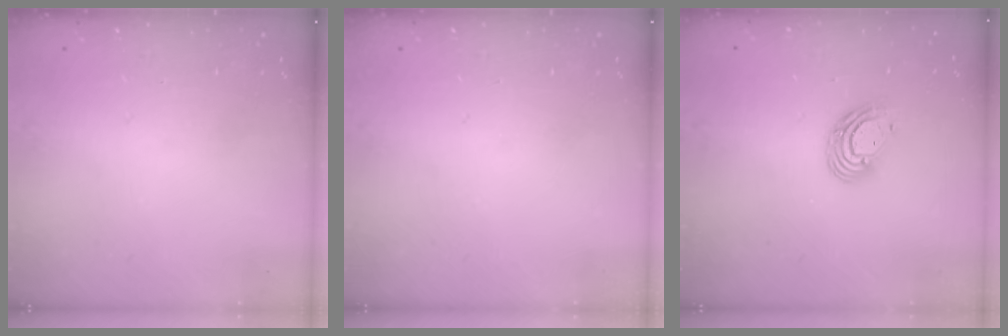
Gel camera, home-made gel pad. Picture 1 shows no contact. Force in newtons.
{"total": 0.0}
{"total": 9.2, "press": 9.1, "slide": 1.6}